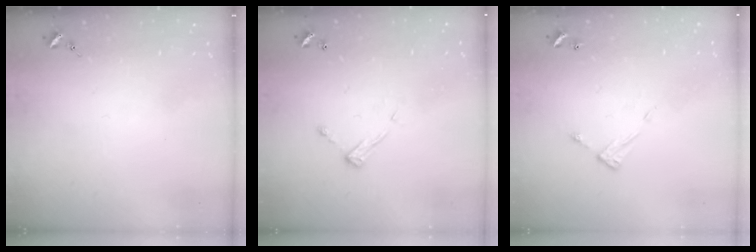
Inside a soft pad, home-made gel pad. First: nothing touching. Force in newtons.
{"total": 7.3, "press": 7.3, "slide": 0.4}
{"total": 6.7, "press": 6.7, "slide": 0.2}